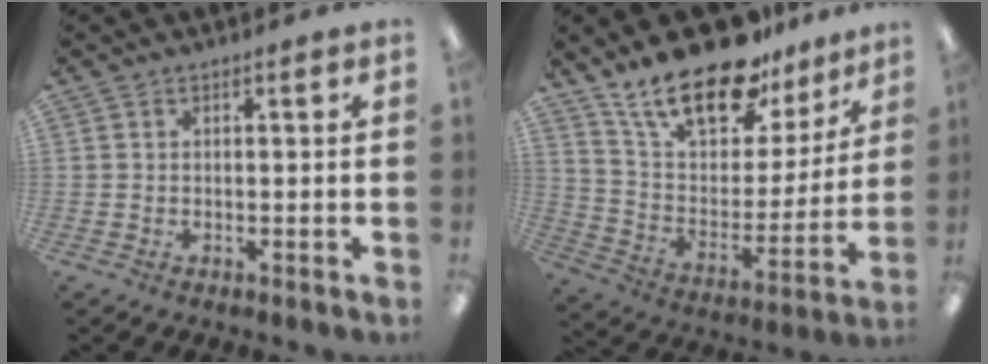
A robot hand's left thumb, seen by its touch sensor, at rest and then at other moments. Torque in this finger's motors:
{"motor_torque": [1.09, 1.10, 1.43, -1.34, 0.23]}